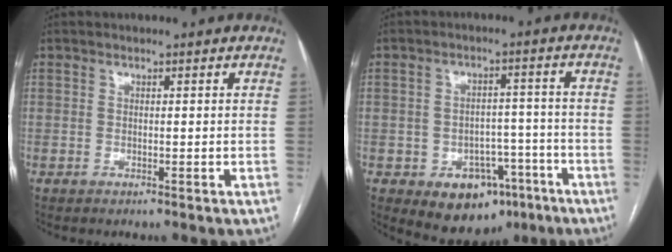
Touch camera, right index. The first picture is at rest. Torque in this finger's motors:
{"motor_torque": [-0.07, 0.00, 0.06, -0.02]}